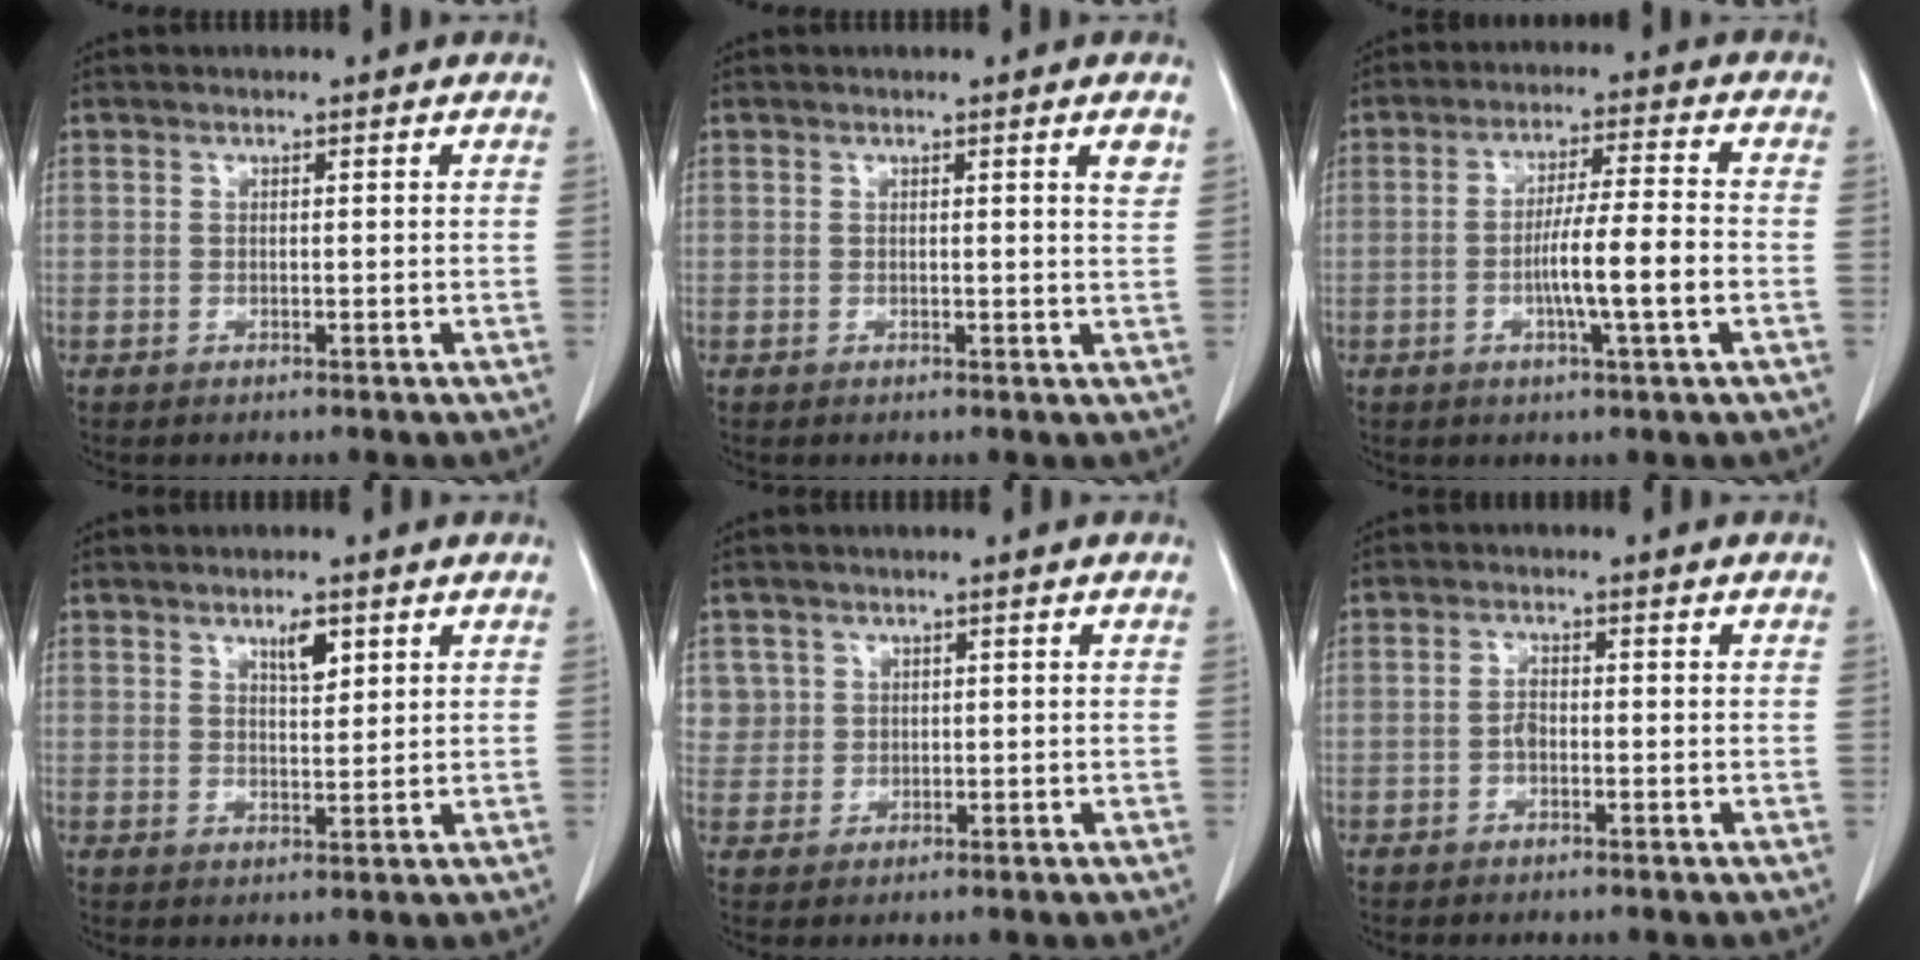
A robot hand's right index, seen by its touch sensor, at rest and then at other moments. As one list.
[{"total": 2.2, "force": [1.2, -0.2, 1.8], "torque": [-0.024, -0.007, 0.013]}, {"total": 9.6, "force": [-2.2, 0.0, 9.4], "torque": [-0.163, 0.001, -0.042]}, {"total": 3.5, "force": [2.0, 1.2, 2.6], "torque": [-0.044, -0.004, 0.034]}, {"total": 3.3, "force": [1.3, 3.1, -0.3], "torque": [0.025, 0.004, 0.023]}, {"total": 1.6, "force": [-0.5, 0.8, 1.3], "torque": [-0.022, 0.005, -0.011]}]